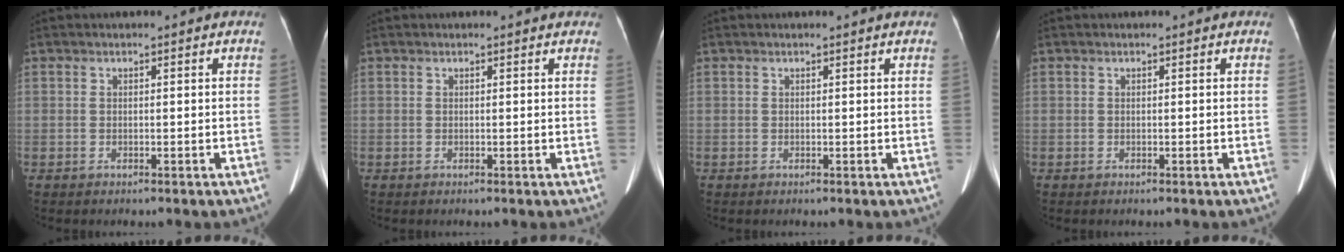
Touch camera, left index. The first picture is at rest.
{"total": 2.9, "force": [2.6, 0.8, 0.7], "torque": [-0.009, 0.008, 0.014]}
{"total": 1.1, "force": [1.0, 0.0, 0.3], "torque": [-0.013, 0.005, 0.008]}
{"total": 0.0}